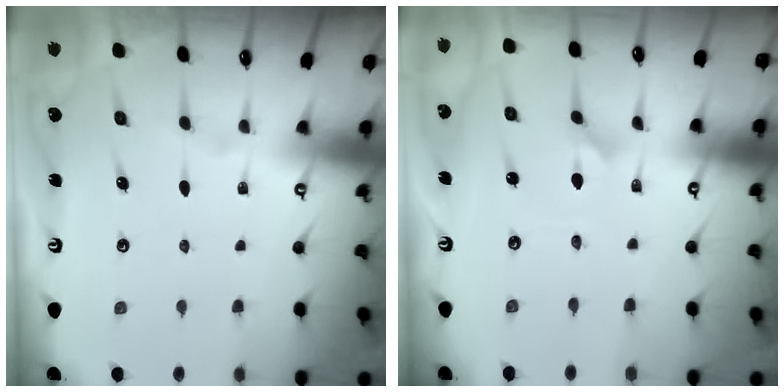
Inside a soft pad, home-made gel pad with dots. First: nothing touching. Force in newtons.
{"total": 0.7, "press": 0.7, "slide": 0.0}